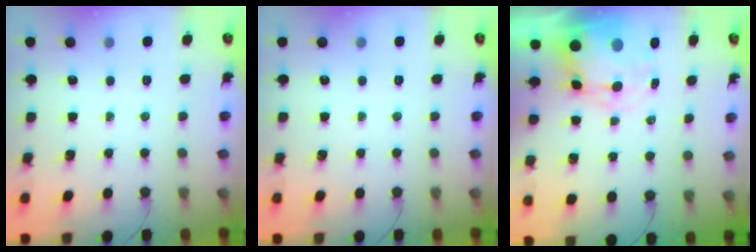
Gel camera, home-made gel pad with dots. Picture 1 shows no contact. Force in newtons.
{"total": 0.0}
{"total": 7.2, "press": 6.9, "slide": 2.2}